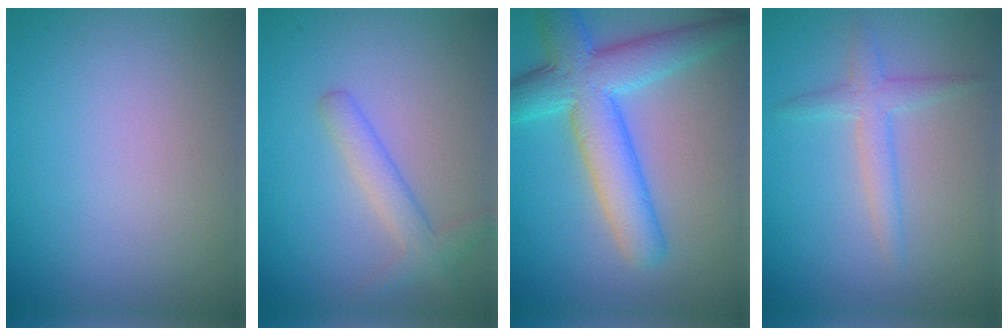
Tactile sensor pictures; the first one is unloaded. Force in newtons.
{"total": 2.5, "press": 2.5, "slide": 0.2}
{"total": 7.5, "press": 7.5, "slide": 0.1}
{"total": 2.3, "press": 2.3, "slide": 0.1}